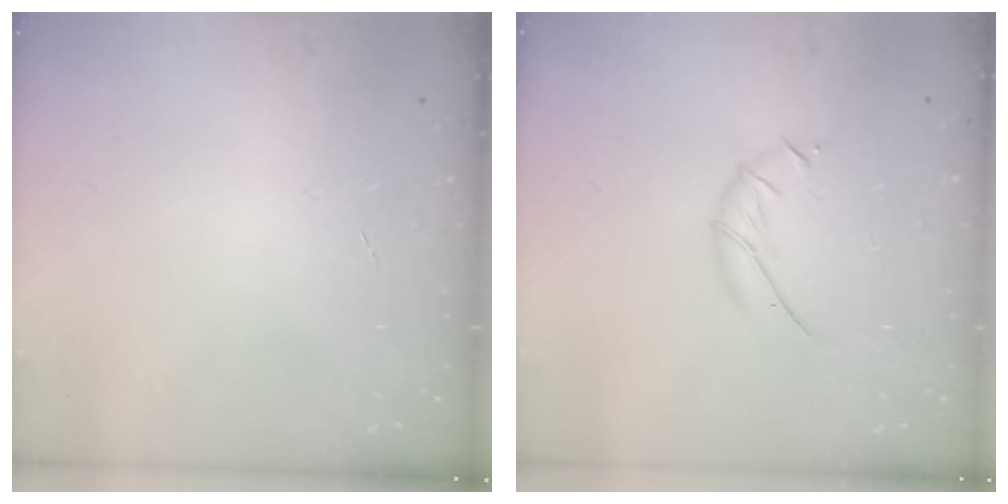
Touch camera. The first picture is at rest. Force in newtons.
{"total": 7.1, "press": 7.0, "slide": 0.6}